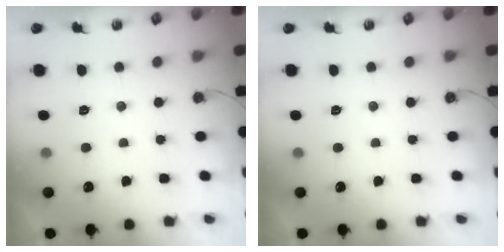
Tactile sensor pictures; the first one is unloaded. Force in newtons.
{"total": 0.0}